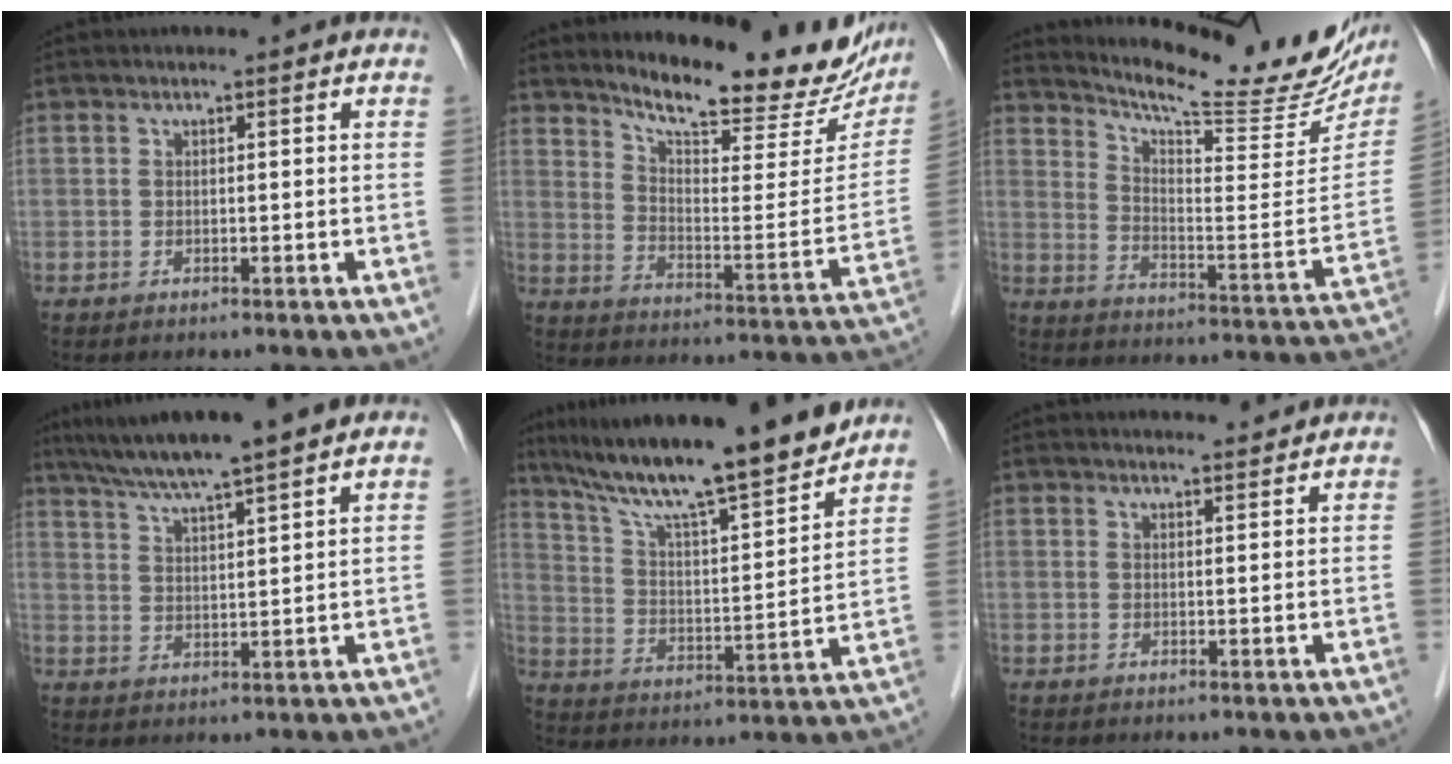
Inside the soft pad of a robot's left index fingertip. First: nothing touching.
{"total": 21.7, "force": [18.9, 5.0, 9.3], "torque": [-0.131, -0.044, 0.250]}
{"total": 21.9, "force": [19.6, 3.3, 9.2], "torque": [-0.141, -0.058, 0.257]}
{"total": 9.4, "force": [7.8, -0.8, 5.2], "torque": [-0.090, 0.018, 0.130]}
{"total": 18.5, "force": [15.9, 0.6, 9.4], "torque": [-0.160, 0.002, 0.261]}
{"total": 3.1, "force": [3.1, 0.3, 0.5], "torque": [-0.011, 0.004, 0.039]}